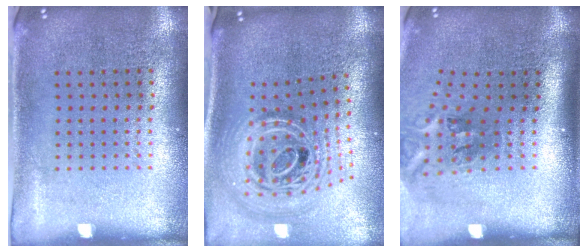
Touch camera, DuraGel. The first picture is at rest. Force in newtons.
{"total": 2.9, "press": 2.0, "slide": 2.1}
{"total": 2.2, "press": 1.3, "slide": 1.8}